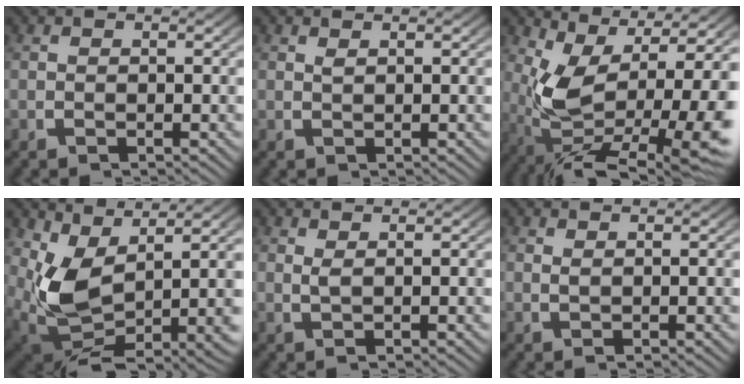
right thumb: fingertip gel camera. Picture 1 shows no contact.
{"total": 0.5, "force": [0.5, -0.1, 0.3], "torque": [-0.006, -0.002, 0.013]}
{"total": 14.8, "force": [-2.7, 9.3, 11.1], "torque": [-0.238, -0.080, 0.000]}
{"total": 10.6, "force": [0.7, 5.9, 8.7], "torque": [-0.192, -0.055, 0.043]}
{"total": 1.3, "force": [0.8, 0.0, 1.1], "torque": [-0.026, -0.005, 0.019]}
{"total": 0.8, "force": [0.6, -0.1, 0.5], "torque": [-0.015, -0.005, 0.017]}